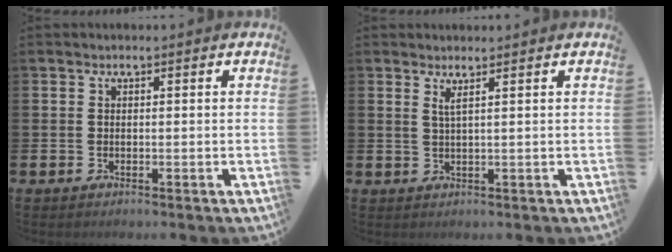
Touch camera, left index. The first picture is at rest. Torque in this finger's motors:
{"motor_torque": [-0.12, 0.19, -0.03, 0.01]}